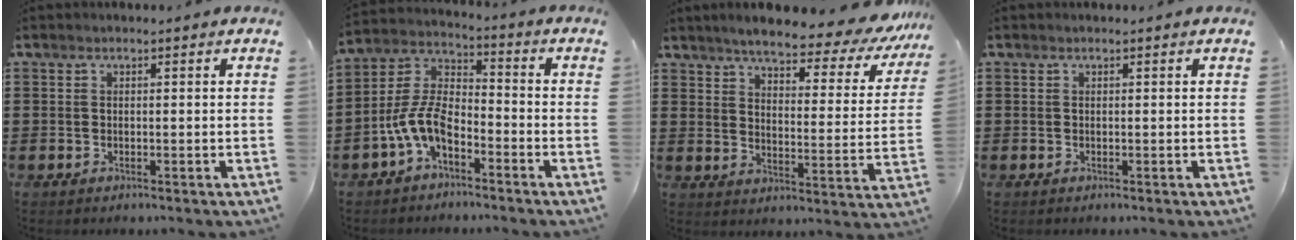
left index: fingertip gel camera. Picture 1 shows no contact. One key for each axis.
{"total": 8.3, "fx": -5.1, "fy": 3.9, "fz": 5.3, "tx": -0.139, "ty": -0.008, "tz": -0.109}
{"total": 6.1, "fx": 5.4, "fy": 0.7, "fz": 2.7, "tx": -0.063, "ty": -0.040, "tz": 0.085}
{"total": 0.0}